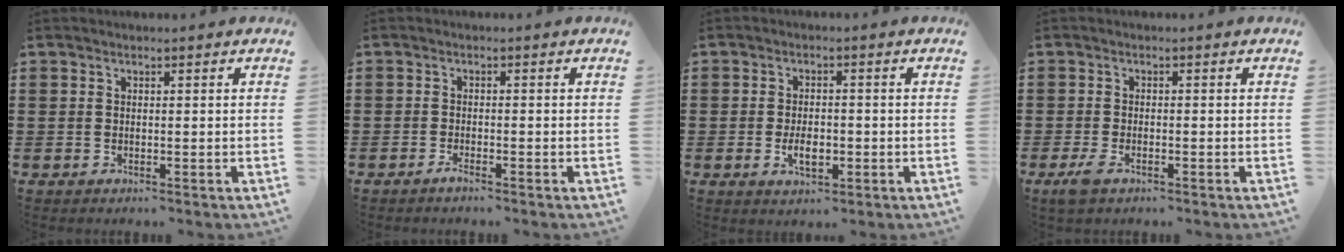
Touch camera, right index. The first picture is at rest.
{"total": 1.1, "force": [-1.0, 0.1, 0.5], "torque": [-0.010, -0.007, -0.018]}
{"total": 3.9, "force": [-1.1, 1.9, 3.2], "torque": [-0.050, -0.001, -0.019]}
{"total": 2.0, "force": [-1.3, 0.7, 1.4], "torque": [-0.041, -0.006, -0.030]}